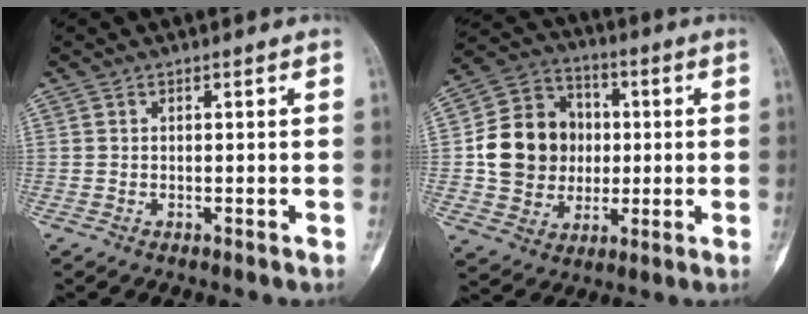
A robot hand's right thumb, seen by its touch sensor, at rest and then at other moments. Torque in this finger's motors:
{"motor_torque": [1.67, 1.83, 0.35, -0.44, 0.03]}